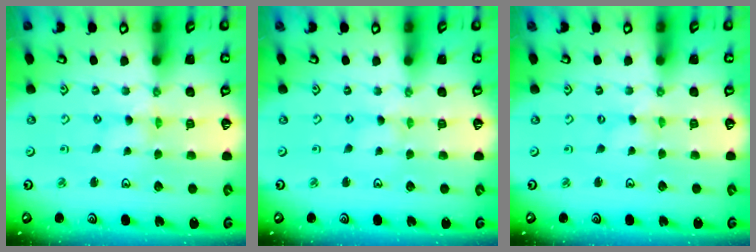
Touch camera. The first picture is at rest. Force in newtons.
{"total": 0.0}
{"total": 0.0}